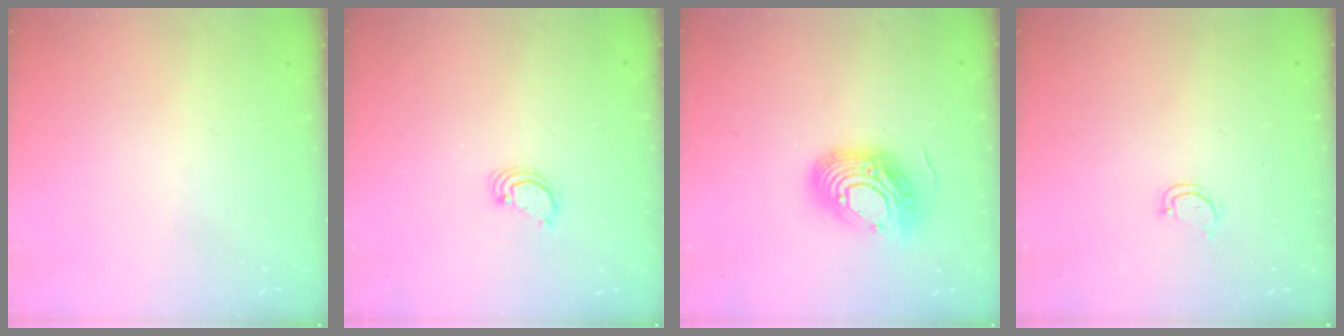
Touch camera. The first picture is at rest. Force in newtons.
{"total": 2.6, "press": 2.6, "slide": 0.2}
{"total": 16.1, "press": 16.0, "slide": 1.1}
{"total": 2.7, "press": 2.6, "slide": 0.3}